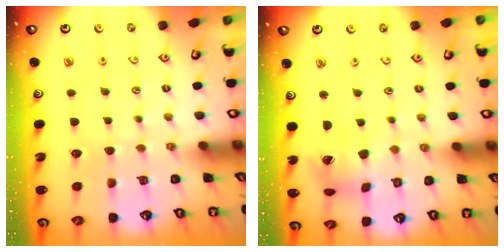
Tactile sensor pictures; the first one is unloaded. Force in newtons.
{"total": 6.3, "press": 6.3, "slide": 0.8}